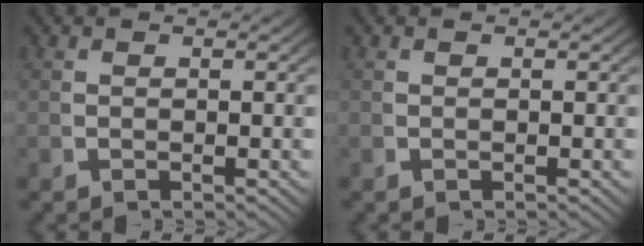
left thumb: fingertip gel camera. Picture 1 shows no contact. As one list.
[{"total": 0.0}]